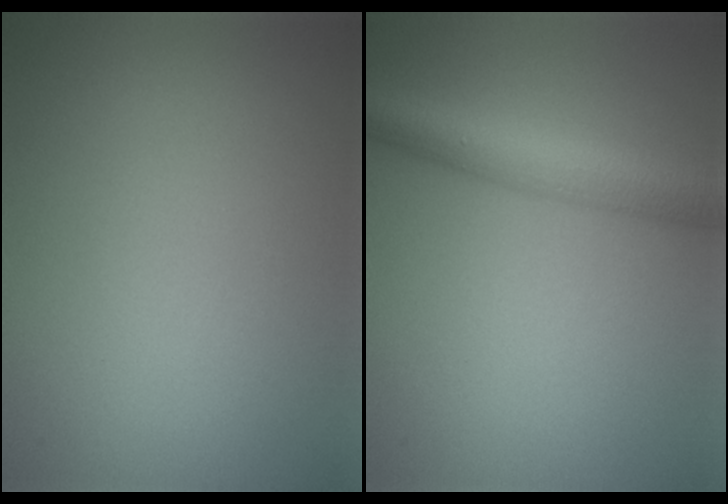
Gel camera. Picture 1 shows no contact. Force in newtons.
{"total": 5.6, "press": 5.6, "slide": 0.2}